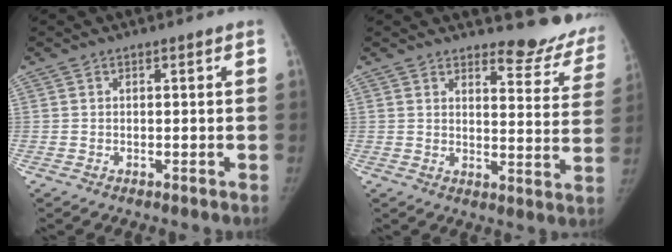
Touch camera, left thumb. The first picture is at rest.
{"total": 12.2, "force": [11.2, 3.9, 3.0], "torque": [0.008, -0.103, 0.114]}